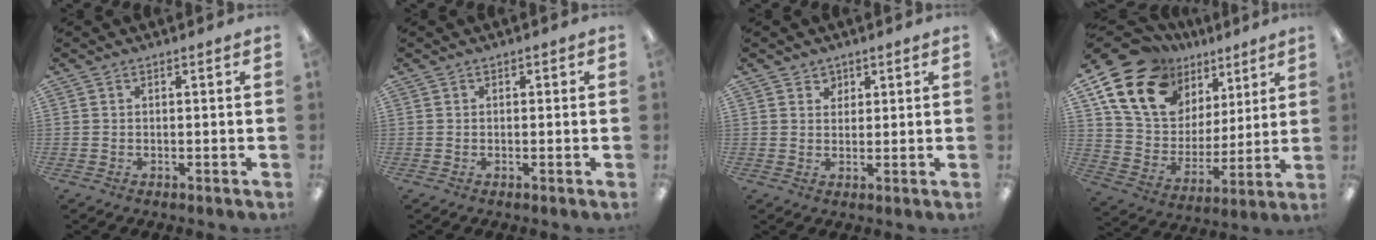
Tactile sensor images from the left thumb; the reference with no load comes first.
{"total": 0.7, "force": [0.1, 0.6, 0.2], "torque": [-0.004, 0.005, 0.000]}
{"total": 2.7, "force": [1.7, 2.1, 0.0], "torque": [0.009, -0.003, 0.029]}
{"total": 19.7, "force": [11.8, 13.2, 8.7], "torque": [-0.170, -0.056, 0.223]}